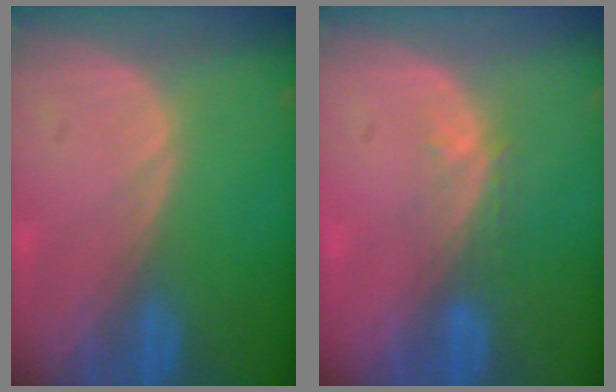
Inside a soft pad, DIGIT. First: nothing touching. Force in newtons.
{"total": 2.9, "press": 2.4, "slide": 1.7}